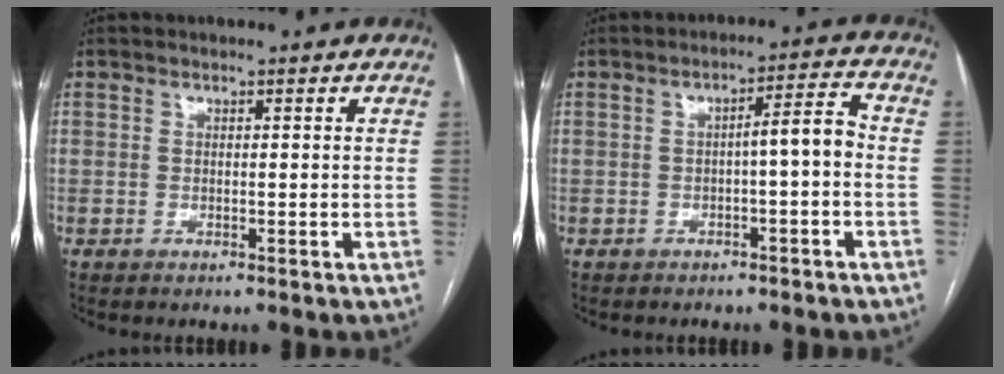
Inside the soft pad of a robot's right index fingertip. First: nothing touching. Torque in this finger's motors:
{"motor_torque": [0.62, -0.22, 0.40, 0.07]}